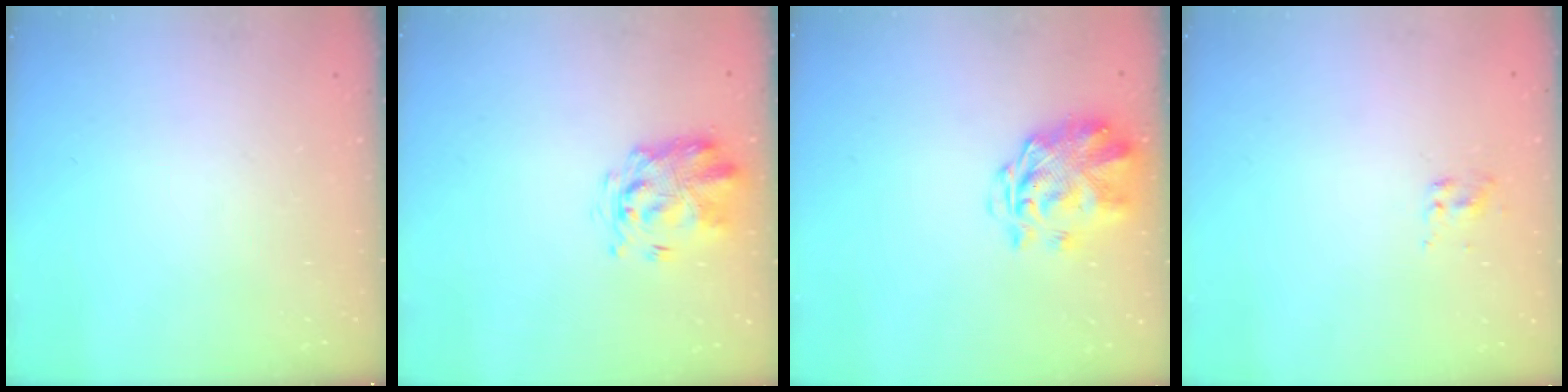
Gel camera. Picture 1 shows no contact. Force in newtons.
{"total": 3.1, "press": 3.0, "slide": 0.9}
{"total": 3.2, "press": 2.8, "slide": 1.6}
{"total": 2.0, "press": 1.9, "slide": 0.8}